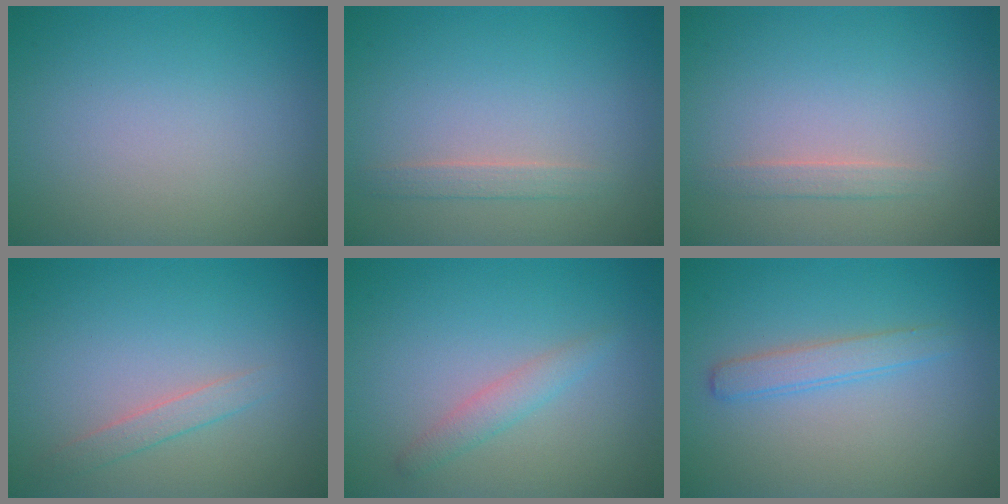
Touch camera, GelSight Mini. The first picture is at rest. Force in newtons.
{"total": 1.2, "press": 1.2, "slide": 0.1}
{"total": 1.1, "press": 1.1, "slide": 0.2}
{"total": 1.5, "press": 1.5, "slide": 0.1}
{"total": 1.6, "press": 1.6, "slide": 0.0}
{"total": 2.0, "press": 2.0, "slide": 0.0}